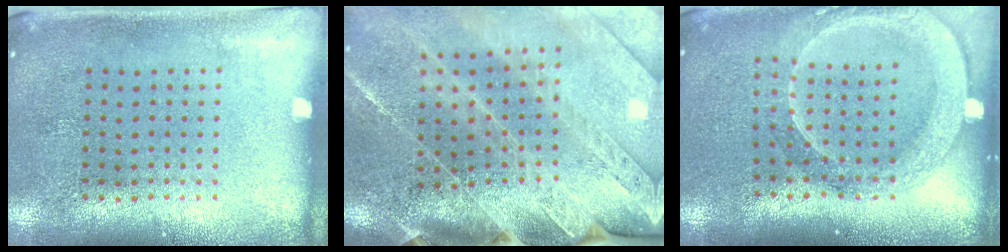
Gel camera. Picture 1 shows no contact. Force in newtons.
{"total": 3.6, "press": 3.0, "slide": 2.0}
{"total": 2.2, "press": 2.0, "slide": 1.1}